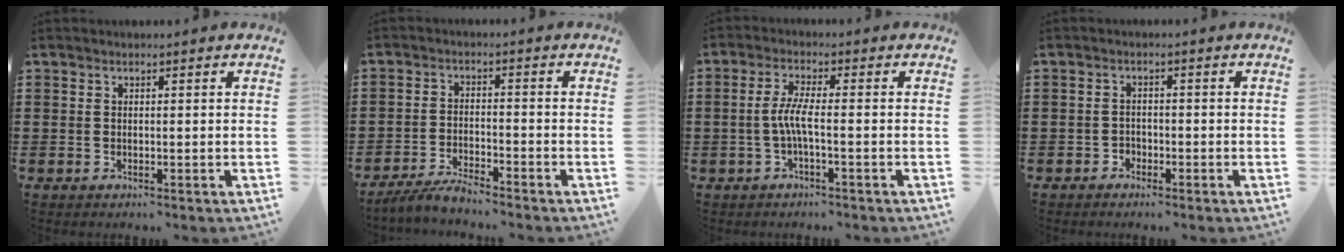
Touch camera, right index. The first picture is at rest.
{"total": 3.8, "force": [-3.6, 0.2, 1.1], "torque": [-0.026, 0.000, -0.072]}
{"total": 4.2, "force": [-1.0, 0.5, 4.0], "torque": [-0.097, -0.008, -0.029]}
{"total": 1.4, "force": [-1.2, 0.8, 0.0], "torque": [-0.006, 0.002, -0.028]}